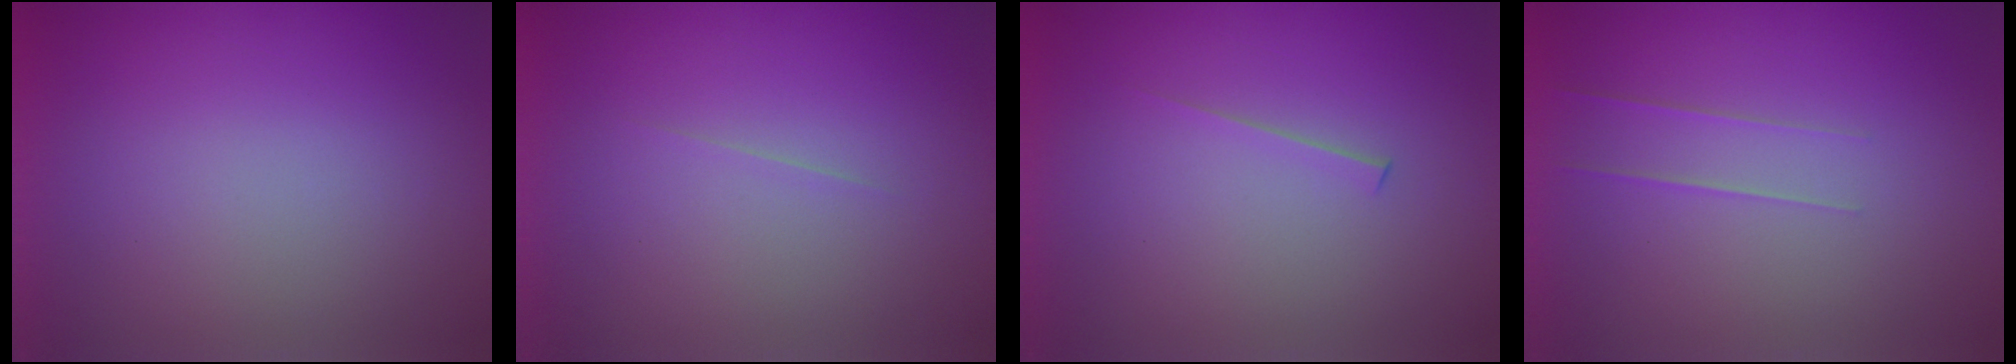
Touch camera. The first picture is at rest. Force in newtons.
{"total": 1.2}
{"total": 1.5}
{"total": 1.7}